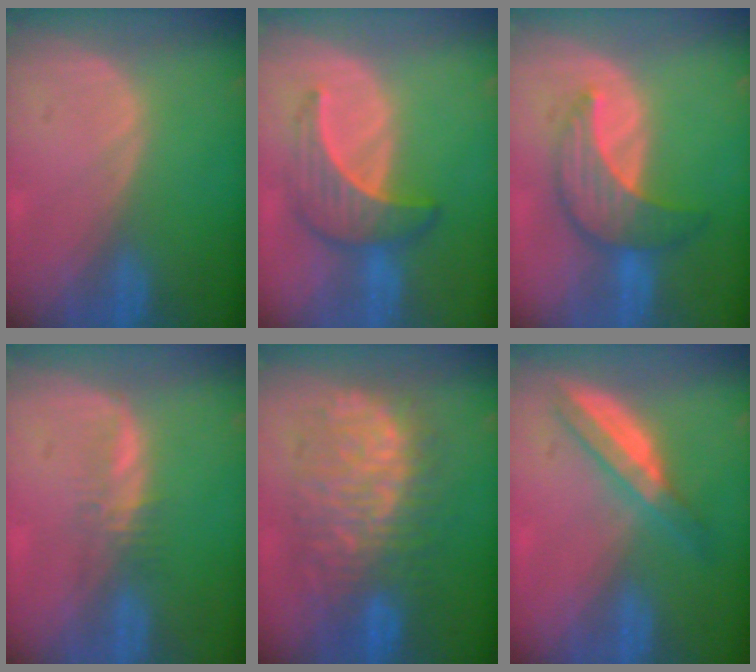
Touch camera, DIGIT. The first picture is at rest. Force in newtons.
{"total": 6.5, "press": 6.4, "slide": 1.2}
{"total": 7.1, "press": 7.1, "slide": 0.1}
{"total": 2.3, "press": 2.2, "slide": 0.6}
{"total": 12.3, "press": 12.2, "slide": 1.3}
{"total": 6.0, "press": 5.2, "slide": 3.0}